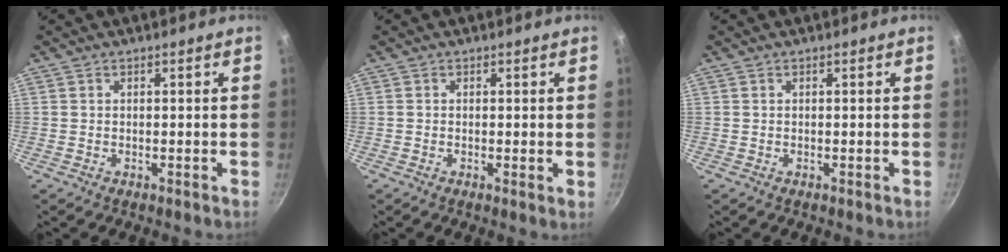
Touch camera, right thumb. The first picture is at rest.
{"total": 0.7, "force": [0.1, 0.2, 0.7], "torque": [-0.011, -0.006, -0.003]}
{"total": 0.0}